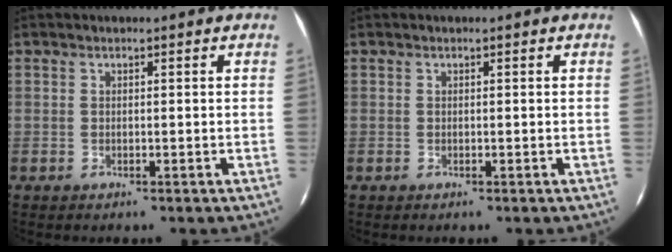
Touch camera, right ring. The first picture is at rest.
{"total": 0.0}